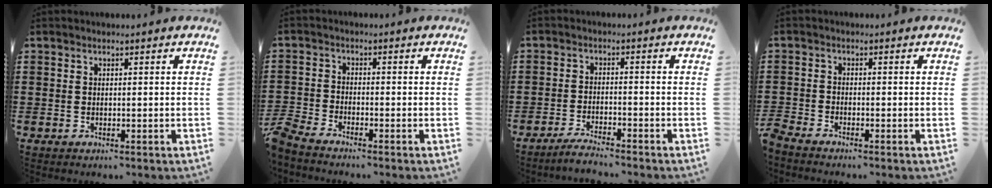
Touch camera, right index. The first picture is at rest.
{"total": 2.9, "force": [-2.8, 0.0, 0.4], "torque": [-0.031, -0.004, -0.066]}
{"total": 2.8, "force": [-2.7, -0.3, 0.7], "torque": [-0.015, 0.000, -0.052]}
{"total": 1.9, "force": [-1.9, -0.1, 0.0], "torque": [-0.010, -0.002, -0.041]}